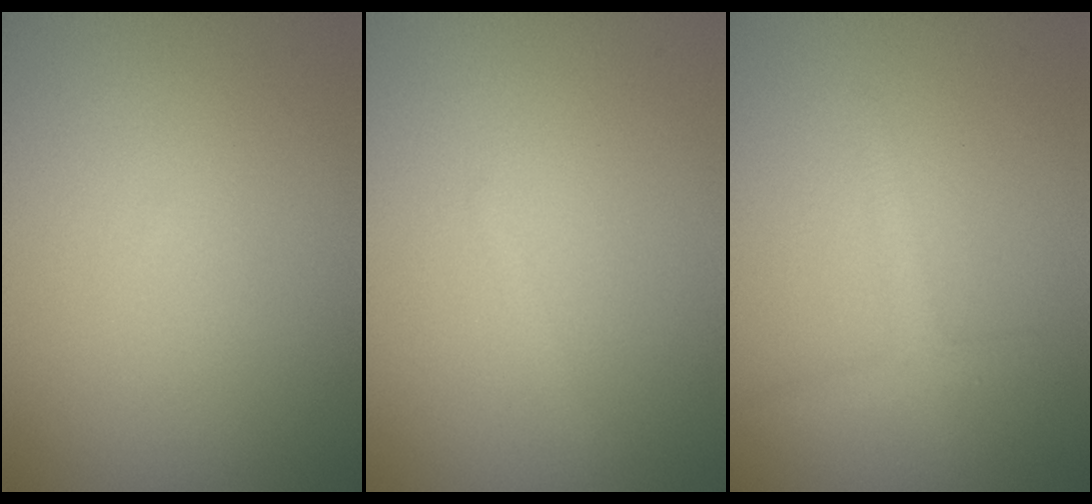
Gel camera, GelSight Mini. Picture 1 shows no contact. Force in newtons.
{"total": 0.6, "press": 0.6, "slide": 0.1}
{"total": 1.6, "press": 1.6, "slide": 0.1}